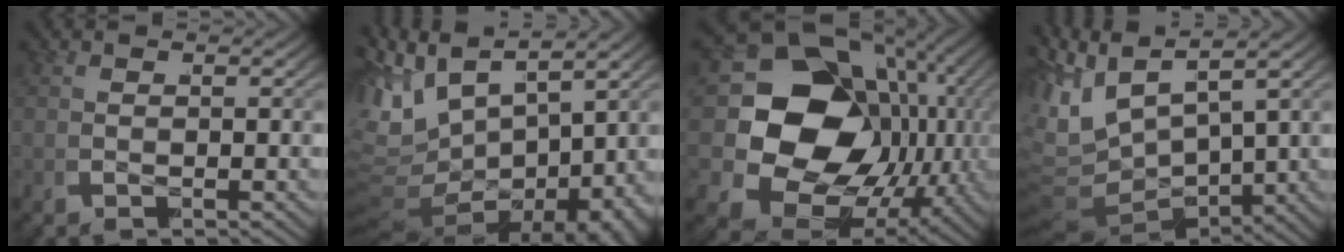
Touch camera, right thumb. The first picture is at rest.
{"total": 13.8, "force": [-0.9, 9.1, 10.4], "torque": [-0.207, -0.021, -0.005]}
{"total": 24.3, "force": [0.6, 18.0, 16.4], "torque": [-0.281, -0.046, 0.015]}
{"total": 11.9, "force": [1.3, 8.5, 8.3], "torque": [-0.186, -0.016, 0.020]}